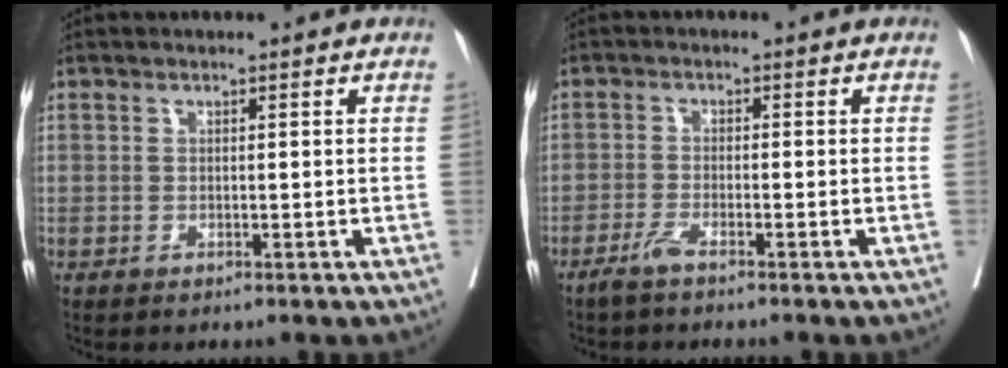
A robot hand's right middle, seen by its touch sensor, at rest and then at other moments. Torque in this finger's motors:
{"motor_torque": [0.04, -0.03, 0.07, 0.02]}